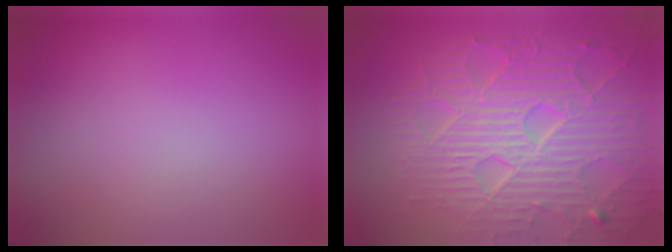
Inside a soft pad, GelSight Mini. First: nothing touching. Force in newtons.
{"total": 8.9, "press": 6.4, "slide": 6.2}